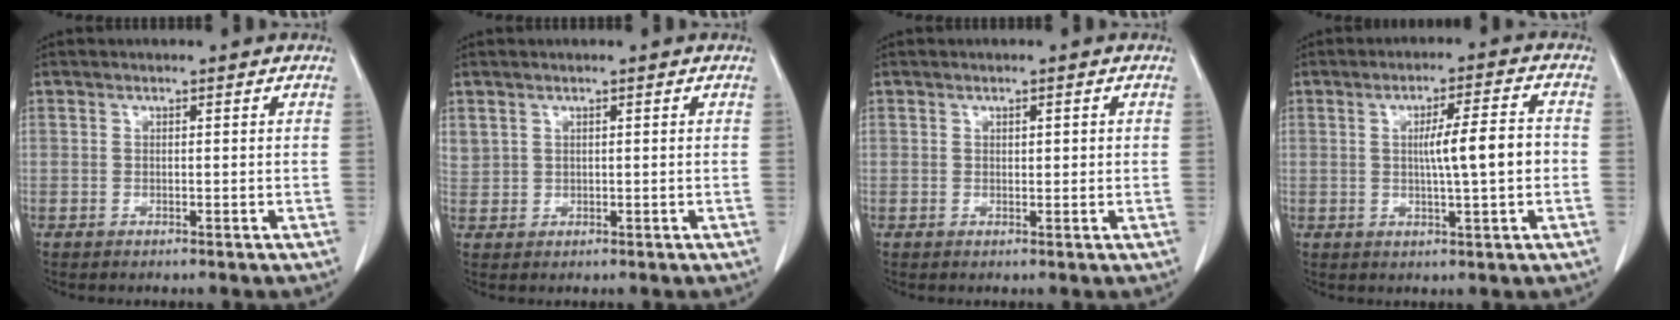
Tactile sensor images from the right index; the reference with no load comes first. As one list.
[{"total": 2.3, "force": [1.3, 1.7, 0.6], "torque": [-0.013, 0.008, 0.035]}, {"total": 1.1, "force": [0.4, 0.6, 0.9], "torque": [-0.009, 0.000, 0.005]}, {"total": 7.4, "force": [0.0, 0.4, 7.4], "torque": [-0.112, 0.009, -0.001]}]